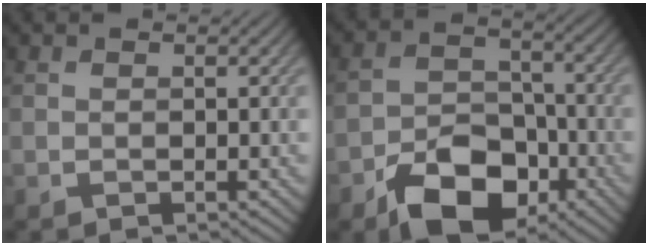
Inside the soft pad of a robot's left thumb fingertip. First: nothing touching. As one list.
[{"total": 10.5, "force": [-5.9, 6.4, 6.0], "torque": [-0.111, -0.013, -0.107]}]